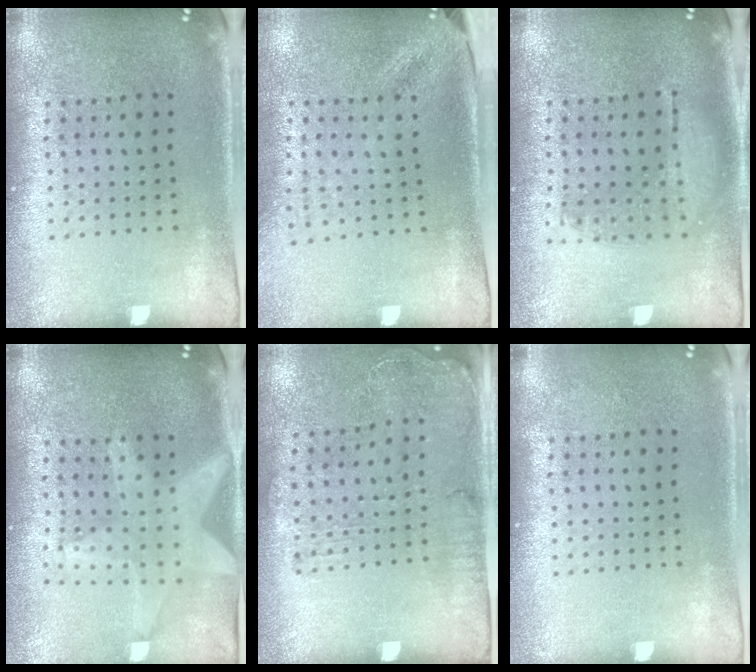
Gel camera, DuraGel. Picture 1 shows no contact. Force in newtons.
{"total": 1.8, "press": 1.4, "slide": 1.2}
{"total": 1.3, "press": 1.1, "slide": 0.5}
{"total": 2.2, "press": 1.8, "slide": 1.3}
{"total": 1.4, "press": 1.2, "slide": 0.7}
{"total": 0.0}